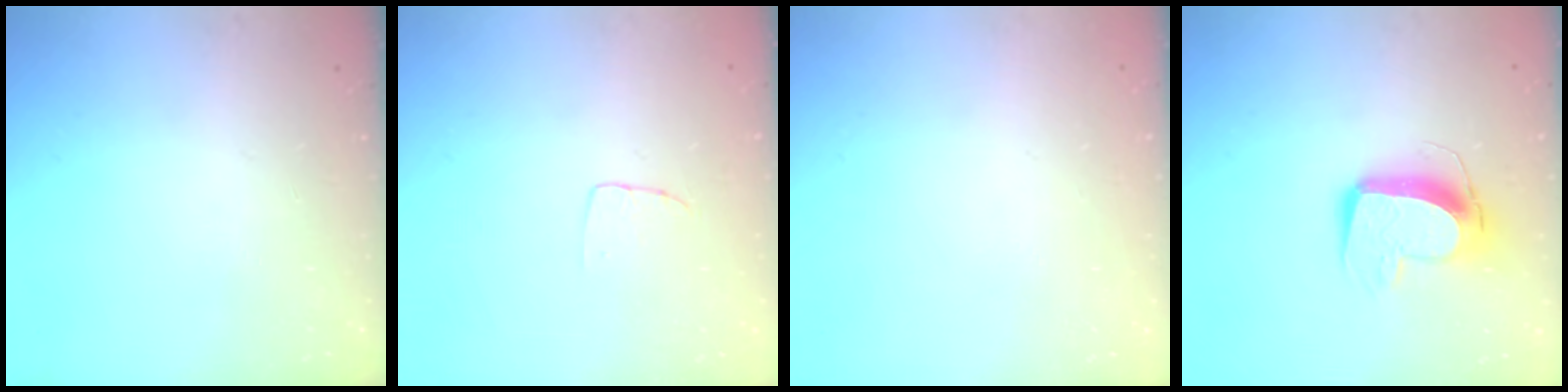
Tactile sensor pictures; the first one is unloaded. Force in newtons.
{"total": 2.9, "press": 2.9, "slide": 0.1}
{"total": 0.0}
{"total": 11.8, "press": 11.7, "slide": 1.1}